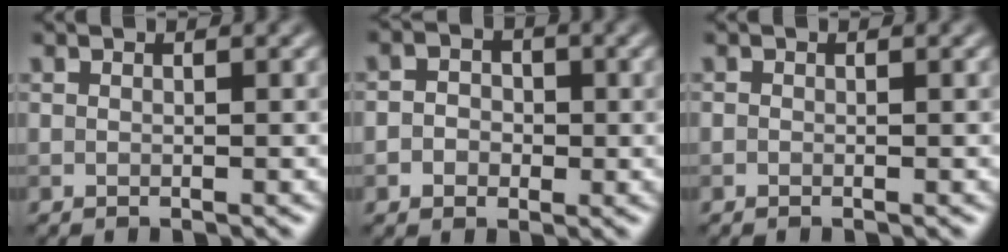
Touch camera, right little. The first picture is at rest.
{"total": 2.4, "force": [-0.3, 2.1, 1.2], "torque": [-0.003, 0.005, -0.021]}
{"total": 0.0}